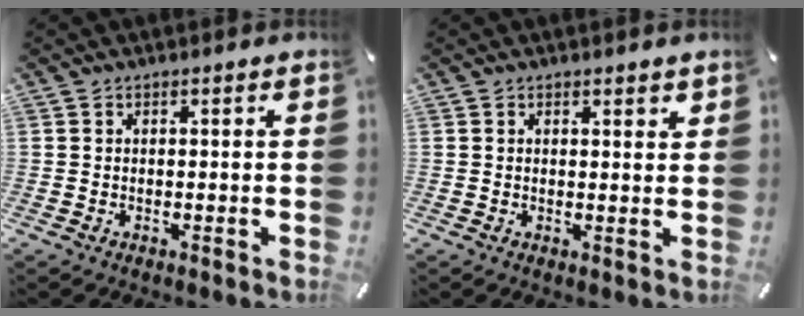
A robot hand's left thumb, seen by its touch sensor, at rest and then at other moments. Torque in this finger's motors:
{"motor_torque": [0.02, -0.20, 0.00, 0.12, -0.01]}